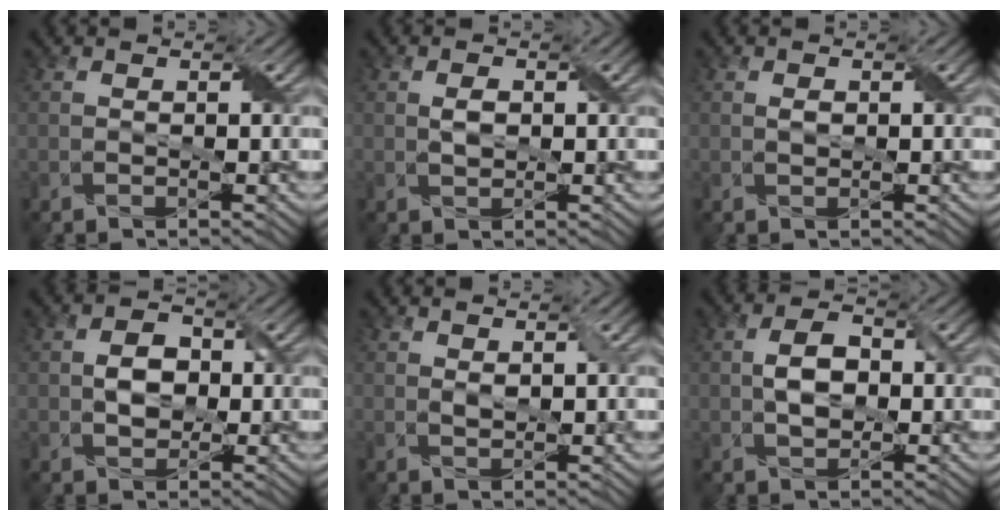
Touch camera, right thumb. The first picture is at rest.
{"total": 1.9, "force": [0.2, 1.1, 1.5], "torque": [-0.032, 0.002, 0.005]}
{"total": 1.0, "force": [0.2, 0.6, 0.7], "torque": [-0.016, 0.001, 0.005]}
{"total": 3.7, "force": [-0.1, 2.8, 2.5], "torque": [-0.050, 0.002, -0.005]}
{"total": 1.5, "force": [0.5, 0.7, 1.2], "torque": [-0.026, -0.002, 0.013]}
{"total": 4.4, "force": [0.0, 2.7, 3.4], "torque": [-0.072, 0.004, -0.001]}